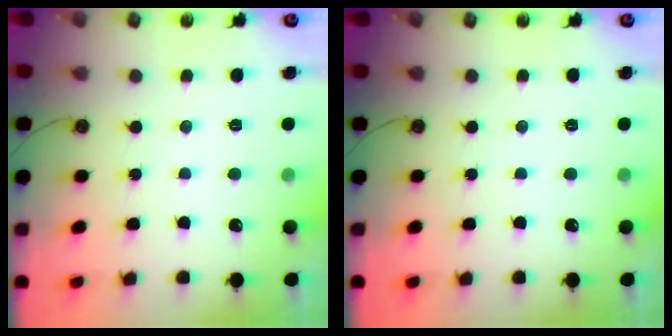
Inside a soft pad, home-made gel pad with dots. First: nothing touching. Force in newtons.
{"total": 0.0}